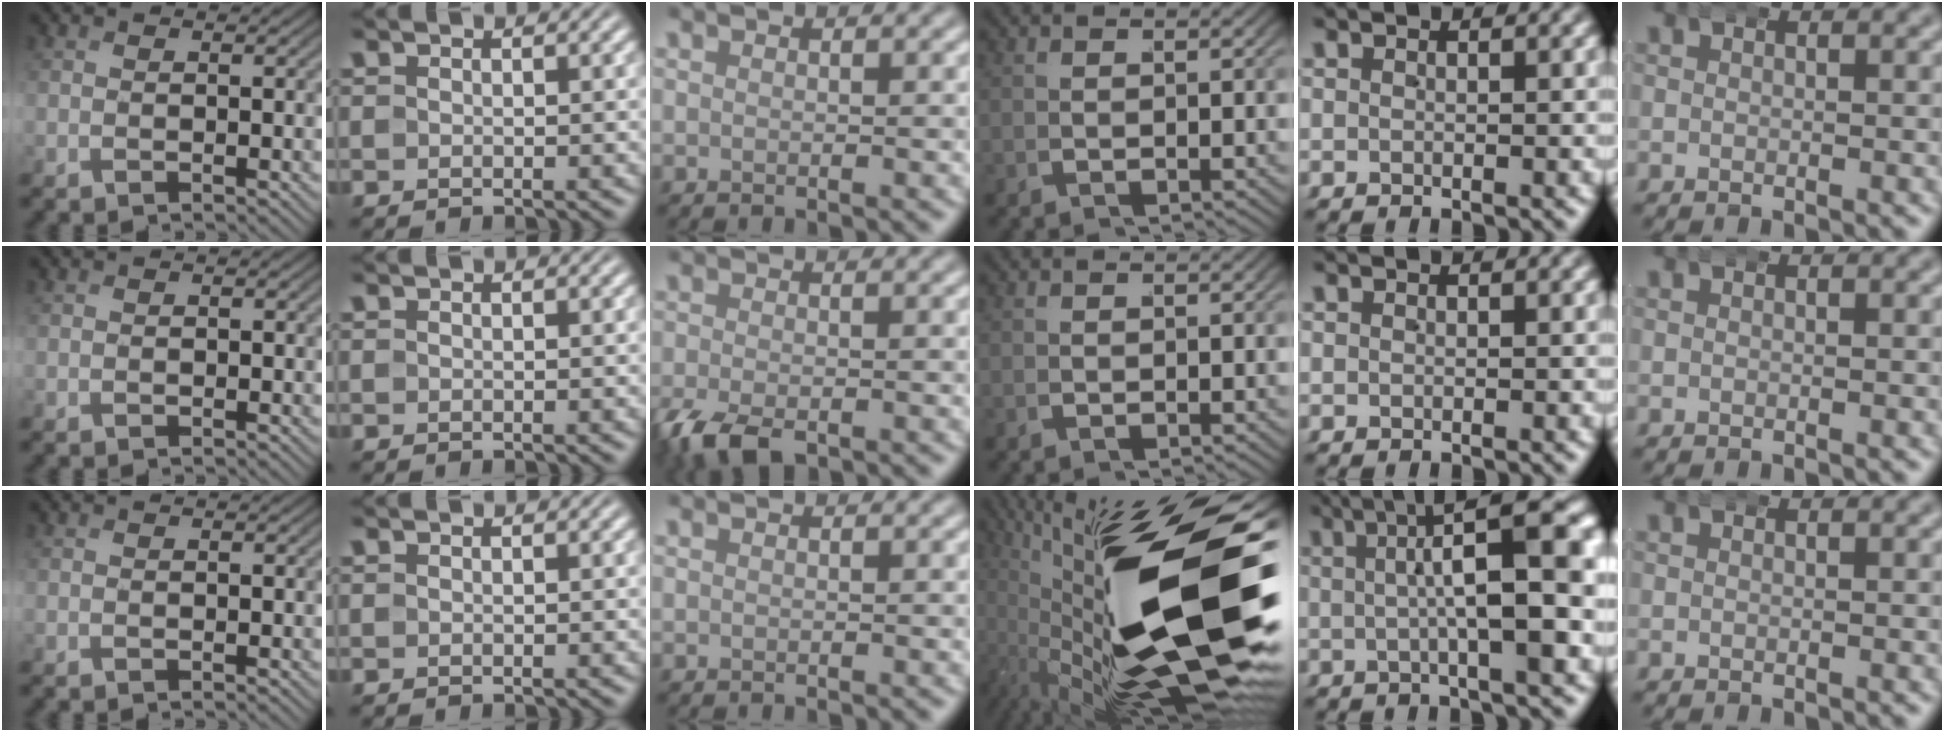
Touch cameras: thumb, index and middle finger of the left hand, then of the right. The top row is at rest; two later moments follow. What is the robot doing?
{"motion": "wrap", "object": "arm wrap"}